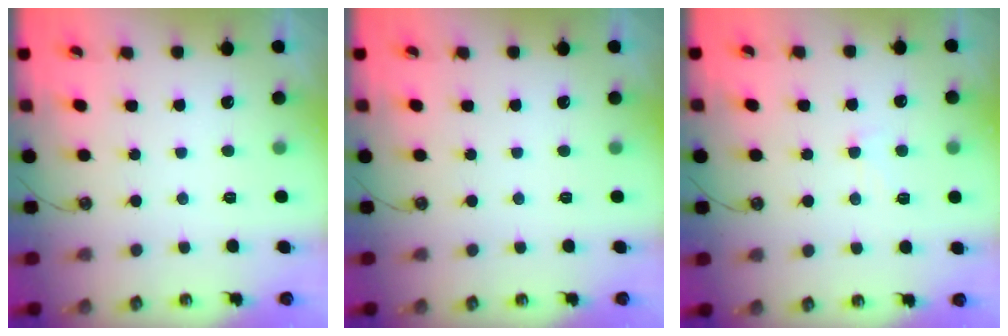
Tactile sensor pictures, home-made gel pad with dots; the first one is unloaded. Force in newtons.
{"total": 0.0}
{"total": 0.8, "press": 0.4, "slide": 0.7}